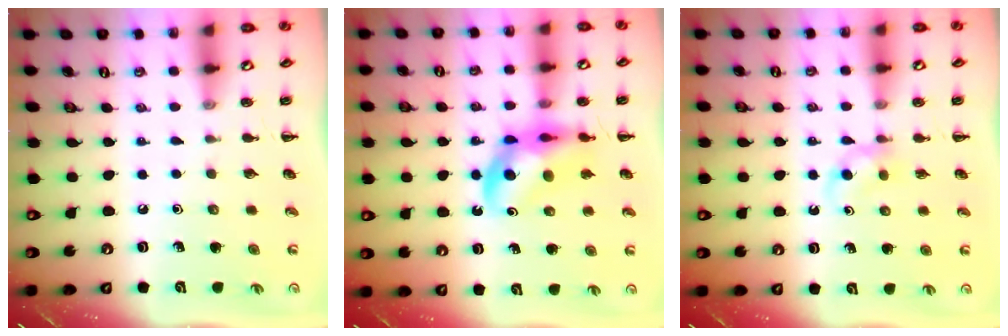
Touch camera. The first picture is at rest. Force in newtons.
{"total": 12.1, "press": 11.6, "slide": 3.4}
{"total": 2.5, "press": 2.3, "slide": 1.1}